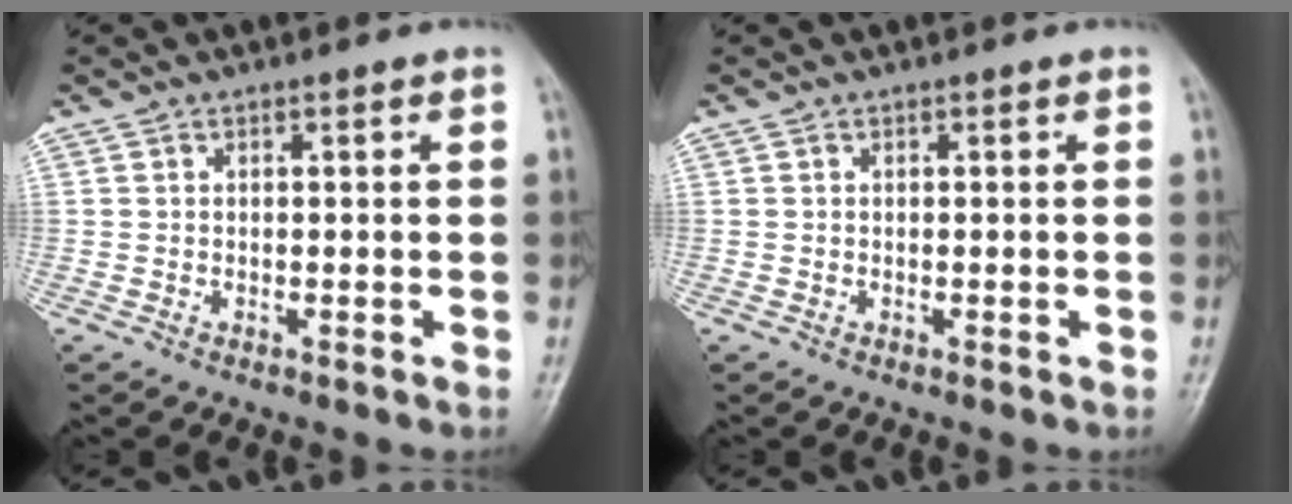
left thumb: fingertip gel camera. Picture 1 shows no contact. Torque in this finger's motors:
{"motor_torque": [0.00, 0.00, 0.00, -0.03, 0.00]}